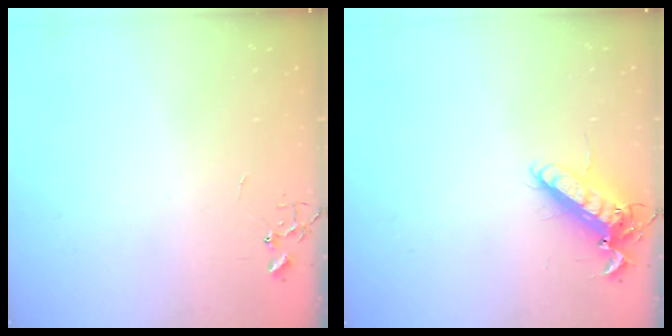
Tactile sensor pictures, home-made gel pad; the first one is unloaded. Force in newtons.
{"total": 13.3, "press": 13.0, "slide": 2.5}